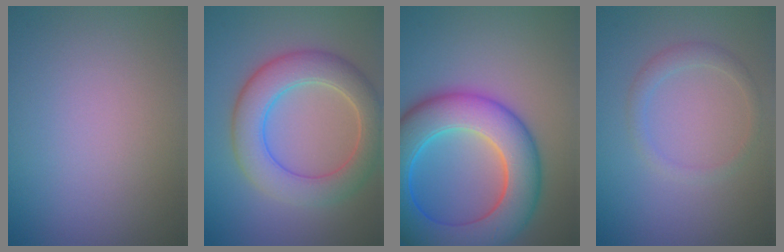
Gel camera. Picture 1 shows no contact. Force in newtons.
{"total": 6.4, "press": 6.4, "slide": 0.7}
{"total": 10.5, "press": 10.5, "slide": 0.2}
{"total": 1.5, "press": 1.5, "slide": 0.1}